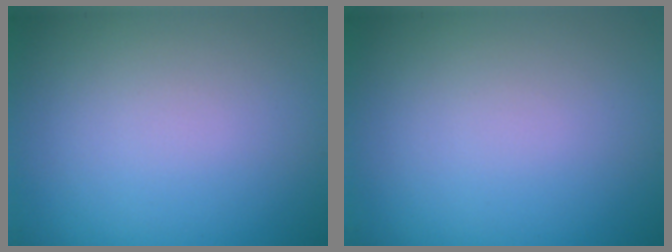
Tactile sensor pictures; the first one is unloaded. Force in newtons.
{"total": 0.0}